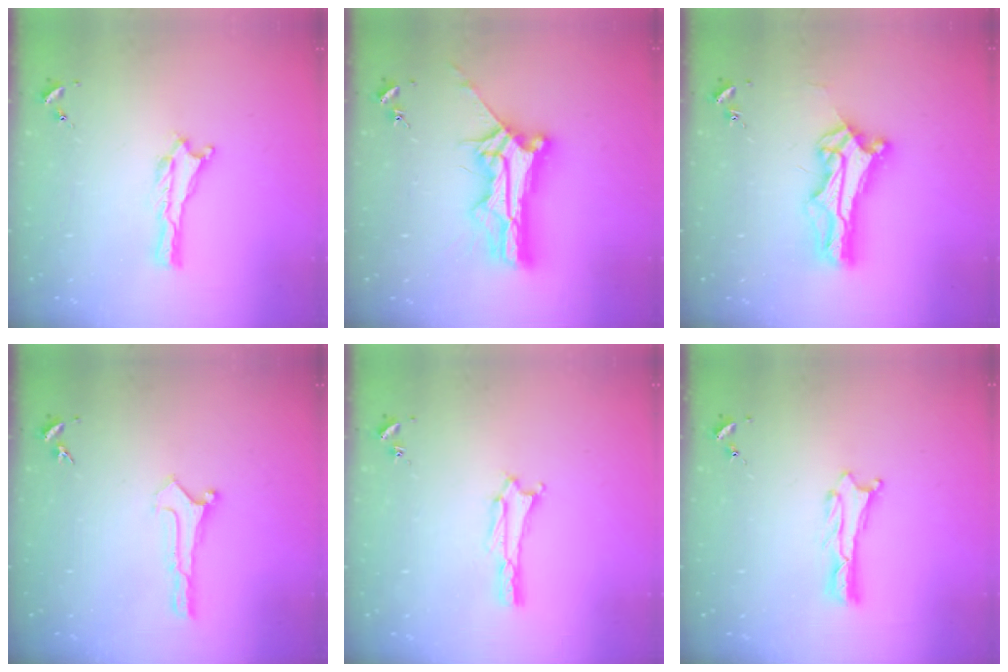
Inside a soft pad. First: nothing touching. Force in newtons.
{"total": 11.4, "press": 11.3, "slide": 1.0}
{"total": 10.8, "press": 10.8, "slide": 0.8}
{"total": 0.0}
{"total": 1.6, "press": 1.6, "slide": 0.2}
{"total": 1.2, "press": 1.2, "slide": 0.0}